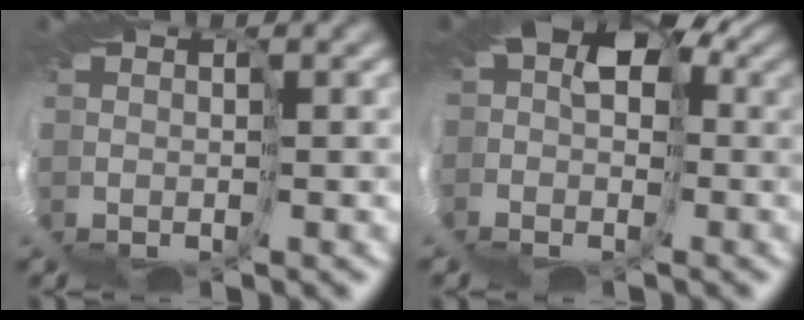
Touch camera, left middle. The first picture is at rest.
{"total": 7.3, "force": [-0.1, 5.6, 4.7], "torque": [-0.068, 0.000, -0.013]}